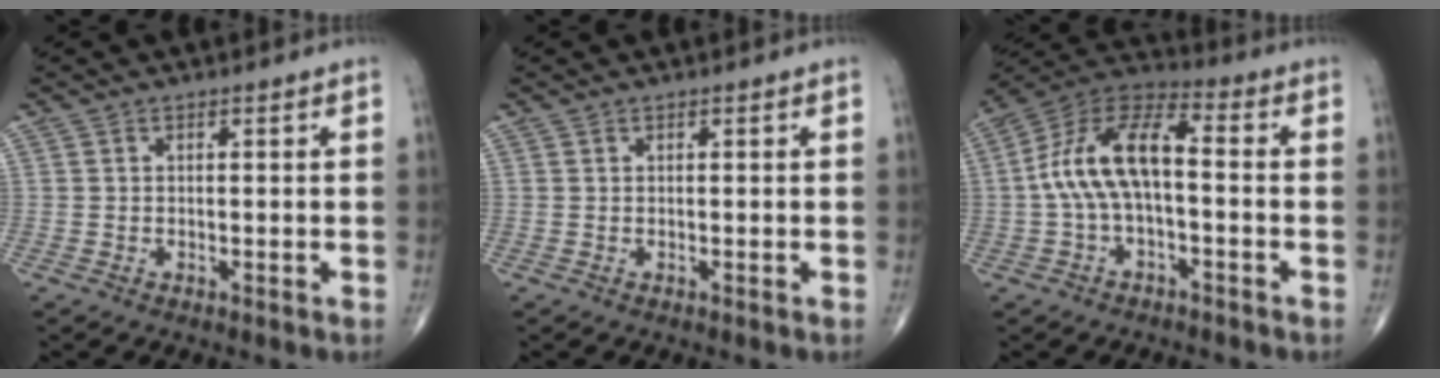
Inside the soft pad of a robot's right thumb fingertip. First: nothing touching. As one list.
[{"total": 0.0}, {"total": 13.1, "force": [-0.8, 6.1, 11.6], "torque": [-0.220, 0.049, -0.024]}]